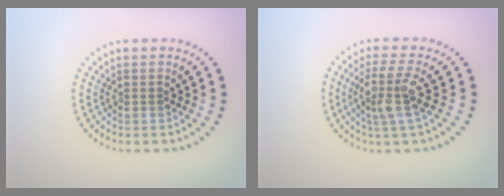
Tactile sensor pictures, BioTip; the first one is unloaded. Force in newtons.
{"total": 3.8, "press": 3.1, "slide": 2.1}